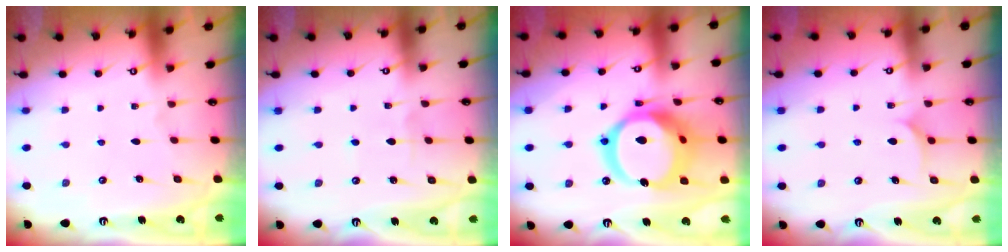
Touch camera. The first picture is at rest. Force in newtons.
{"total": 2.5, "press": 2.5, "slide": 0.4}
{"total": 24.0, "press": 23.9, "slide": 2.6}
{"total": 7.6, "press": 7.6, "slide": 0.5}